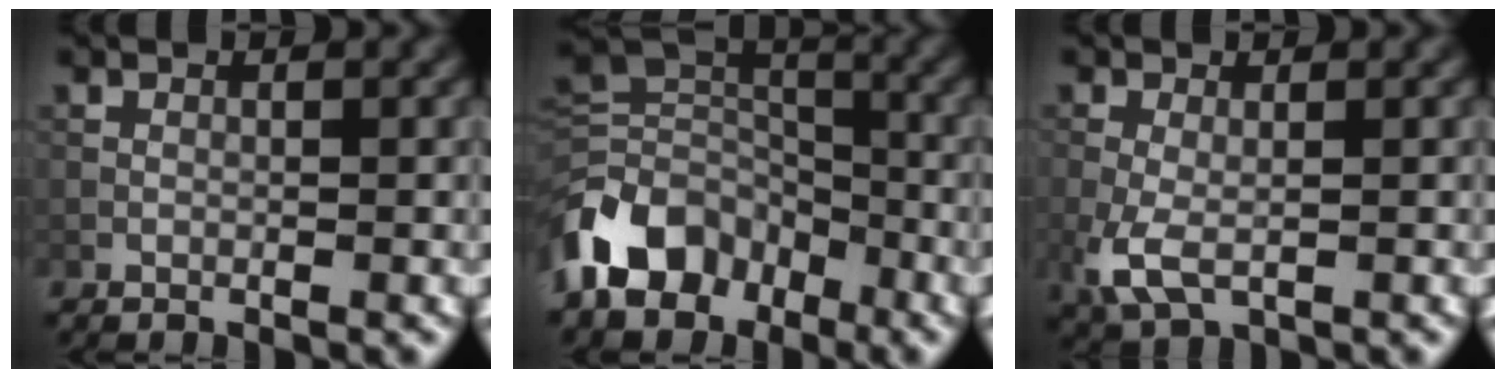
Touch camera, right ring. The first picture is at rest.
{"total": 9.2, "force": [-5.1, 6.3, 4.5], "torque": [-0.085, 0.001, -0.112]}
{"total": 3.4, "force": [-0.9, 1.8, 2.8], "torque": [-0.073, -0.008, -0.017]}